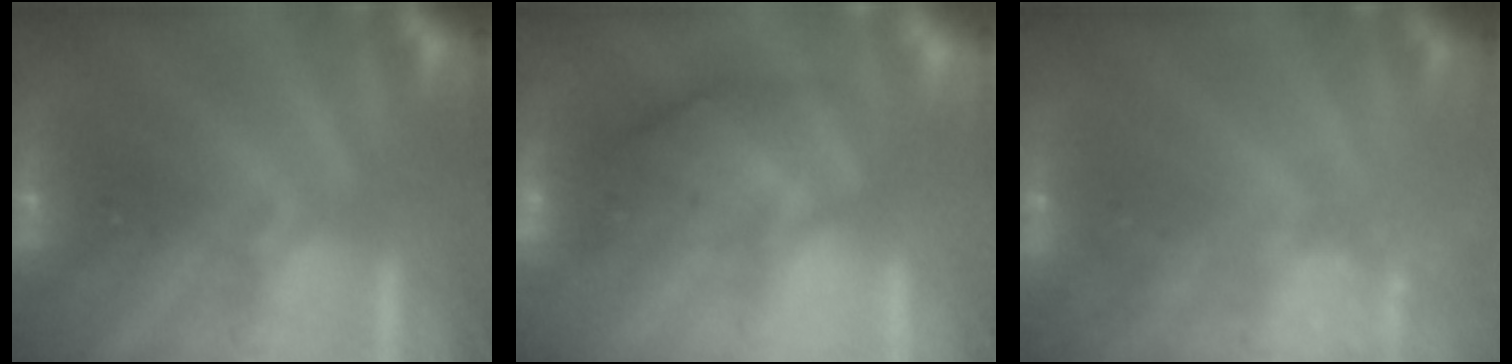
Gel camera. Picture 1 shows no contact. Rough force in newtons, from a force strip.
{"total": 5.8}
{"total": 2.6}